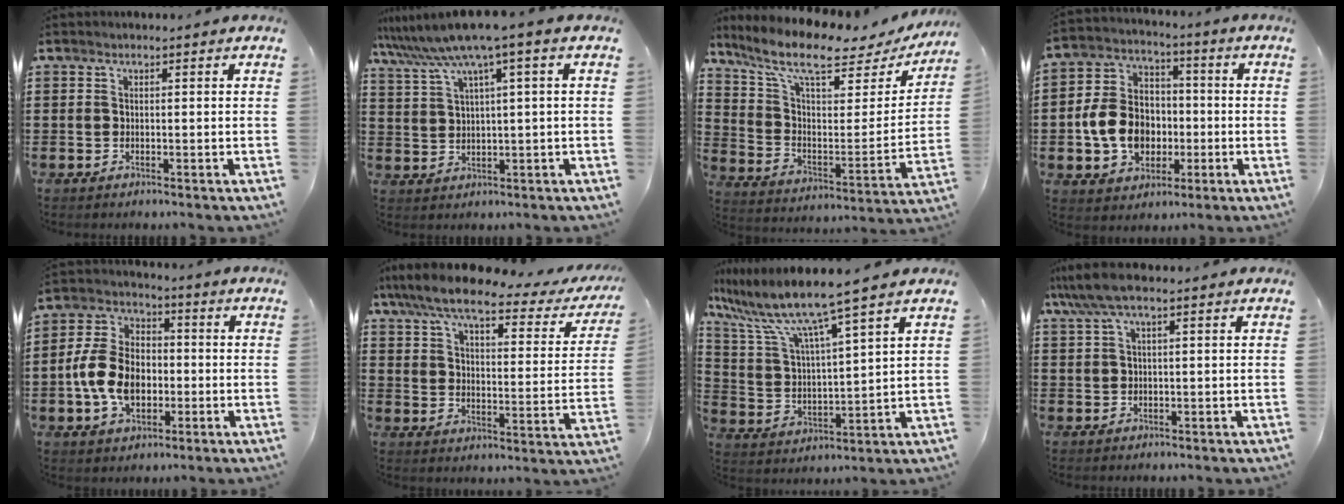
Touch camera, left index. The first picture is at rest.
{"total": 6.5, "force": [3.6, -0.4, 5.4], "torque": [-0.122, -0.024, 0.057]}
{"total": 10.6, "force": [8.1, 2.5, 6.3], "torque": [-0.150, -0.049, 0.136]}
{"total": 10.2, "force": [-1.9, 8.4, 5.5], "torque": [-0.146, 0.026, -0.034]}
{"total": 9.9, "force": [-2.0, 7.0, 6.7], "torque": [-0.162, 0.011, -0.040]}
{"total": 8.3, "force": [6.6, 1.2, 4.9], "torque": [-0.122, -0.031, 0.111]}
{"total": 8.6, "force": [7.2, -0.3, 4.7], "torque": [-0.125, -0.046, 0.116]}
{"total": 4.5, "force": [2.3, 0.8, 3.7], "torque": [-0.091, 0.002, 0.037]}